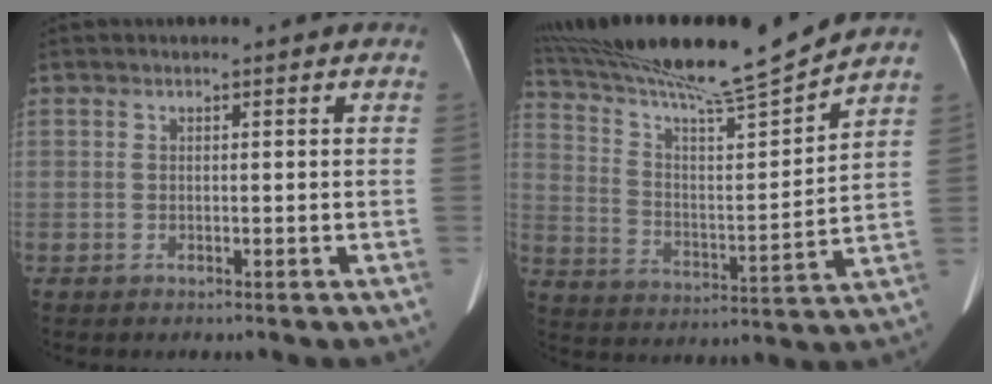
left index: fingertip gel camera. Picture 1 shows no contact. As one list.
[{"total": 18.1, "force": [16.4, -1.7, 7.6], "torque": [-0.140, -0.023, 0.270]}]